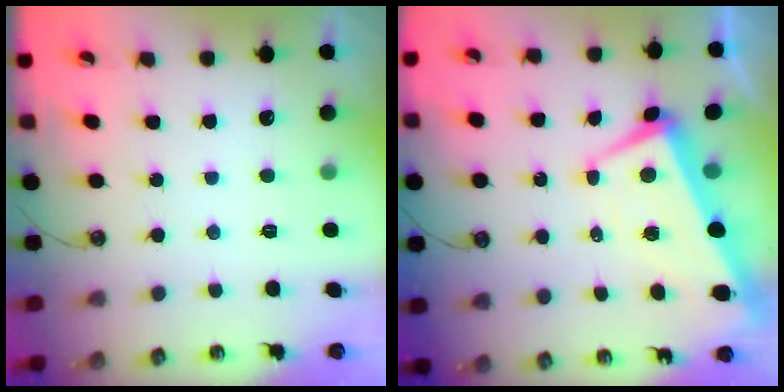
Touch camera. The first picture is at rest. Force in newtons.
{"total": 2.0, "press": 1.6, "slide": 1.2}